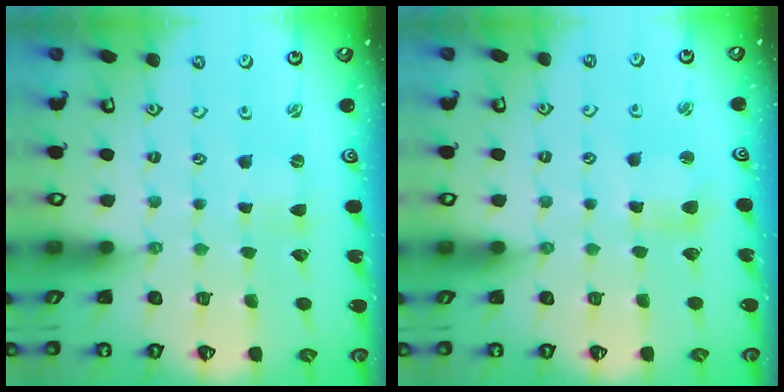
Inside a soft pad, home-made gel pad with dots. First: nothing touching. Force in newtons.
{"total": 5.6, "press": 5.6, "slide": 0.6}